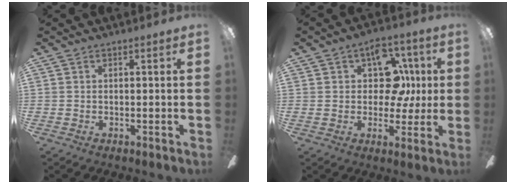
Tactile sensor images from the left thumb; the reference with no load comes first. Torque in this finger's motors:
{"motor_torque": [0.67, 0.55, 0.17, -0.13, 0.07]}